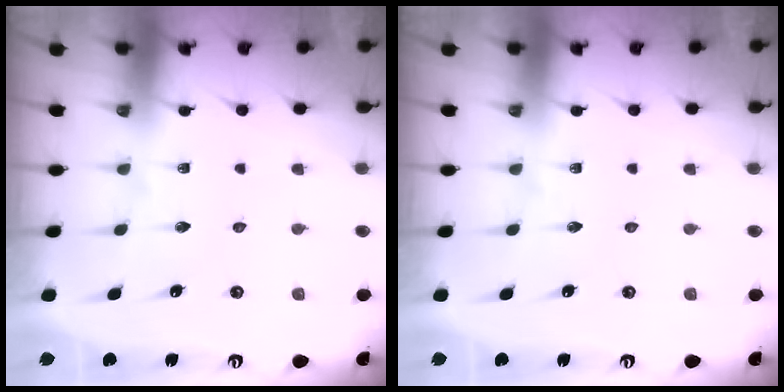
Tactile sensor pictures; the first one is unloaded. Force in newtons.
{"total": 0.0}